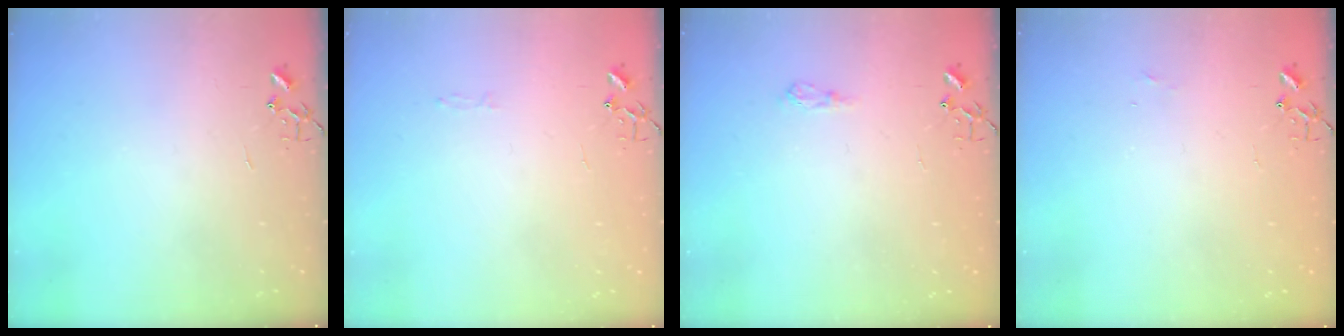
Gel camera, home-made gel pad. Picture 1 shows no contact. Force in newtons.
{"total": 2.6, "press": 2.6, "slide": 0.3}
{"total": 5.4, "press": 5.4, "slide": 0.6}
{"total": 4.2, "press": 4.2, "slide": 0.5}